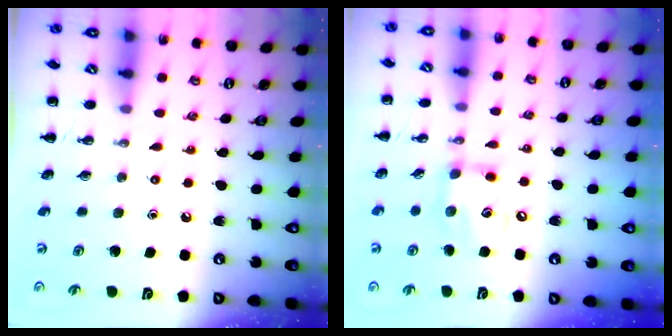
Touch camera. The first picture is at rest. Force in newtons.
{"total": 9.7, "press": 9.7, "slide": 0.8}